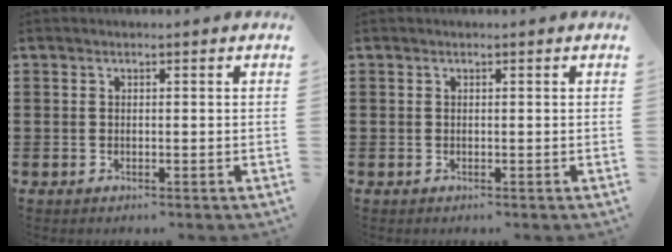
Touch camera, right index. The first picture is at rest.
{"total": 0.0}